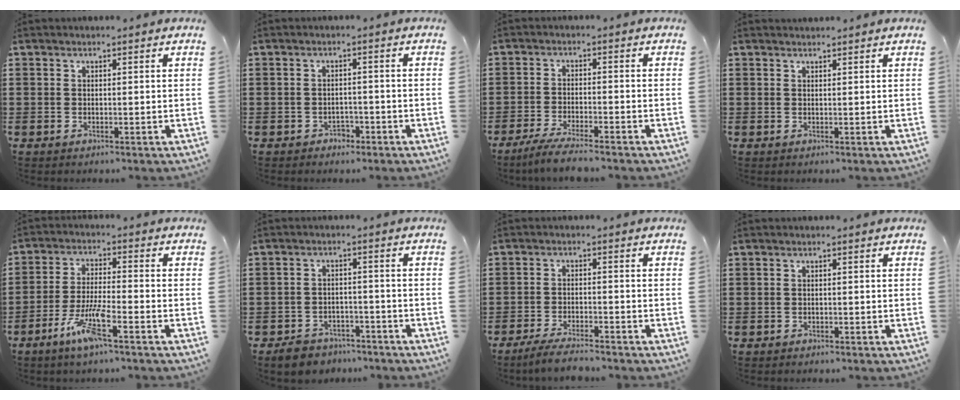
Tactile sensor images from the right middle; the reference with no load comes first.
{"total": 1.6, "force": [-1.3, 0.8, 0.2], "torque": [-0.012, -0.001, -0.029]}
{"total": 4.1, "force": [-3.7, -0.1, 1.8], "torque": [-0.045, -0.012, -0.073]}
{"total": 0.8, "force": [0.8, 0.1, -0.1], "torque": [-0.002, 0.000, 0.016]}
{"total": 7.0, "force": [-4.2, 0.9, 5.5], "torque": [-0.122, -0.010, -0.080]}
{"total": 3.7, "force": [-3.6, 1.1, 0.1], "torque": [-0.008, 0.009, -0.075]}
{"total": 3.8, "force": [-3.5, 0.2, 1.5], "torque": [-0.032, -0.002, -0.069]}
{"total": 0.6, "force": [-0.5, 0.2, 0.0], "torque": [-0.001, 0.002, -0.012]}